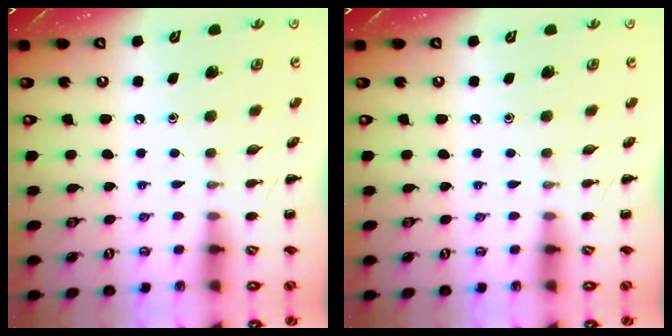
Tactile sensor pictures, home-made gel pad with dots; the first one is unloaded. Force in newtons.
{"total": 0.0}